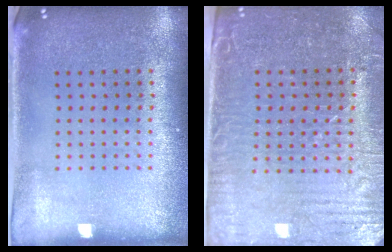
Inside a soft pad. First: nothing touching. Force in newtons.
{"total": 3.8, "press": 3.5, "slide": 1.5}